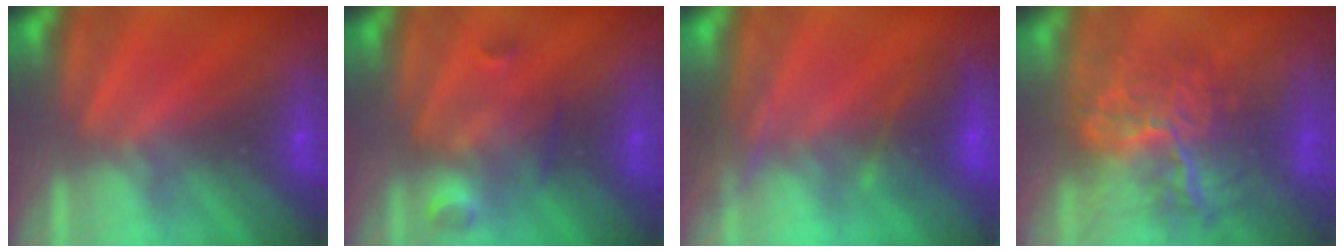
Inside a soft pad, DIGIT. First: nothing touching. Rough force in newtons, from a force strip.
{"total": 2.9}
{"total": 3.4}
{"total": 7.8}